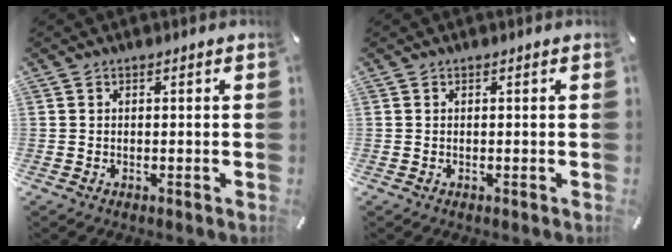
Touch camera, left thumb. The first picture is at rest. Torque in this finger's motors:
{"motor_torque": [0.02, 0.02, 0.00, 0.00, 0.00]}